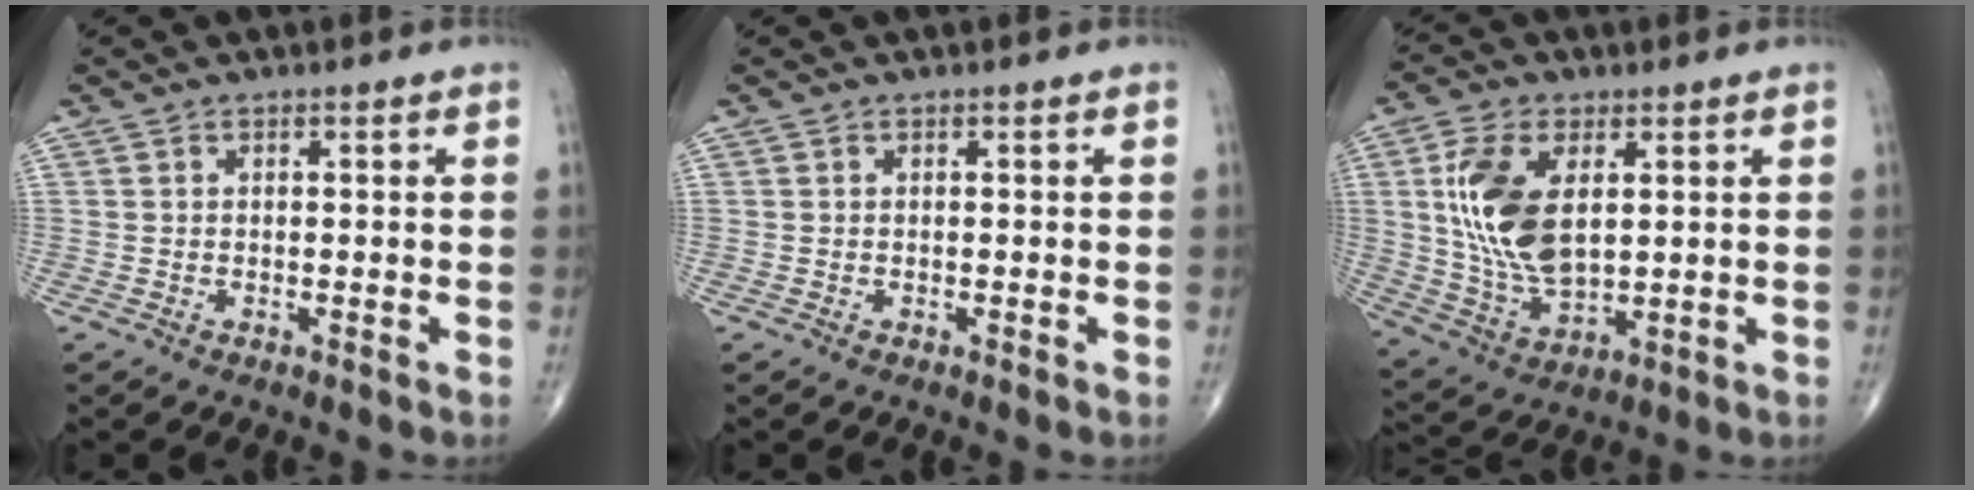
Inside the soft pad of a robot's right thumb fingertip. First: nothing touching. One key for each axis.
{"total": 0.0}
{"total": 14.7, "fx": 3.1, "fy": 8.1, "fz": 11.9, "tx": -0.231, "ty": -0.014, "tz": 0.068}